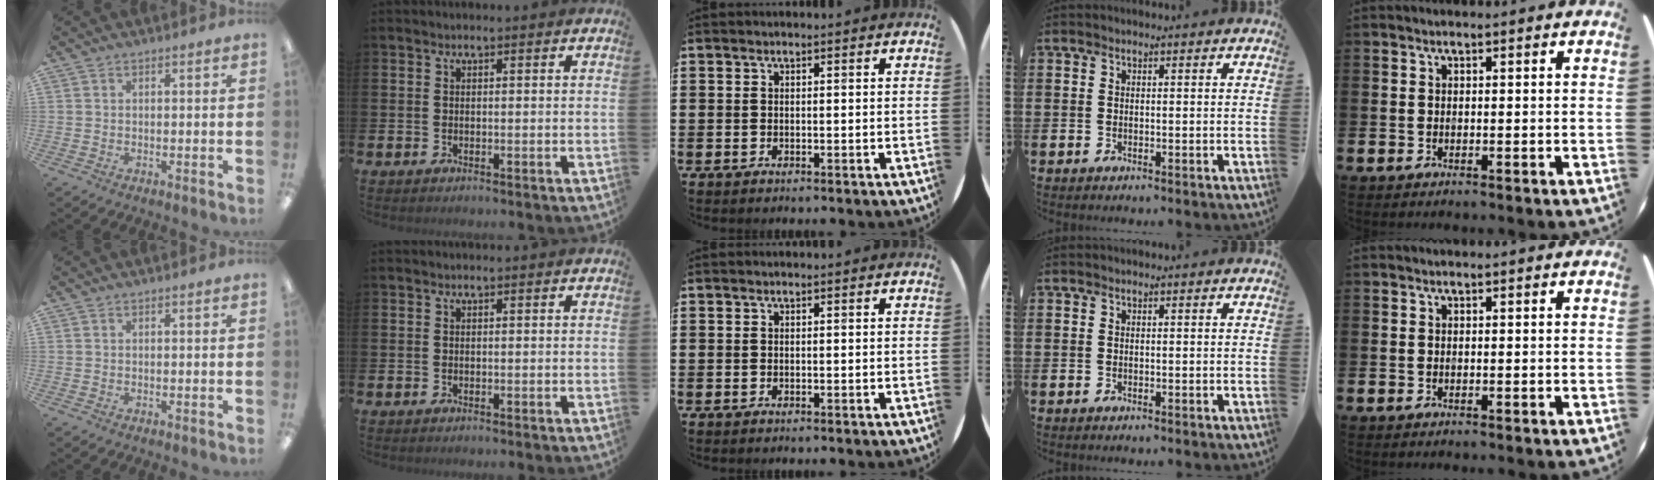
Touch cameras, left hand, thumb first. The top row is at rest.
{}